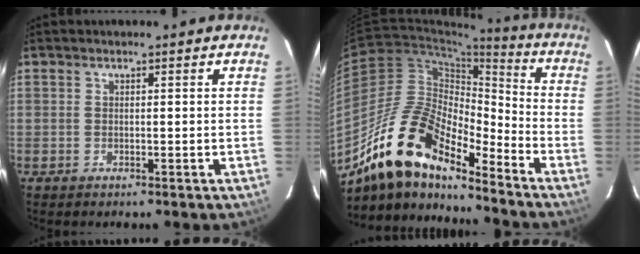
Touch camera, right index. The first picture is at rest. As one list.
[{"total": 18.3, "force": [-13.9, 5.8, 10.4], "torque": [-0.182, -0.002, -0.271]}]